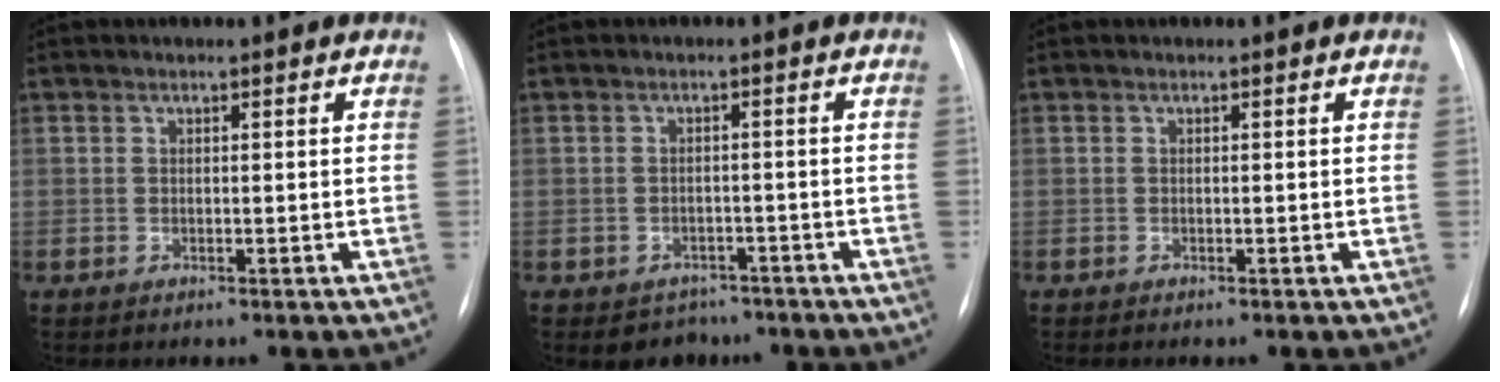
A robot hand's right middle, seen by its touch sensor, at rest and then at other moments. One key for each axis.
{"total": 4.1, "fx": -3.0, "fy": 2.7, "fz": 0.2, "tx": 0.001, "ty": 0.016, "tz": -0.036}
{"total": 0.0}